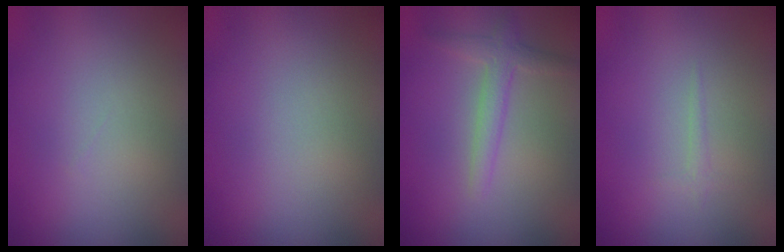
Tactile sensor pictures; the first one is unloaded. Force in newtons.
{"total": 0.0}
{"total": 2.3, "press": 2.3, "slide": 0.1}
{"total": 0.6, "press": 0.6, "slide": 0.0}